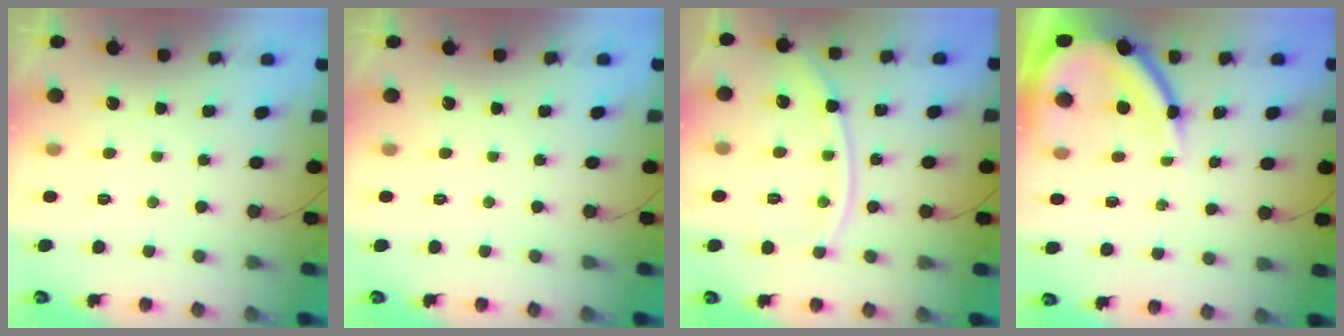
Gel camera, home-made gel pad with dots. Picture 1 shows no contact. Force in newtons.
{"total": 0.0}
{"total": 11.8, "press": 11.7, "slide": 1.6}
{"total": 12.0, "press": 11.9, "slide": 1.5}